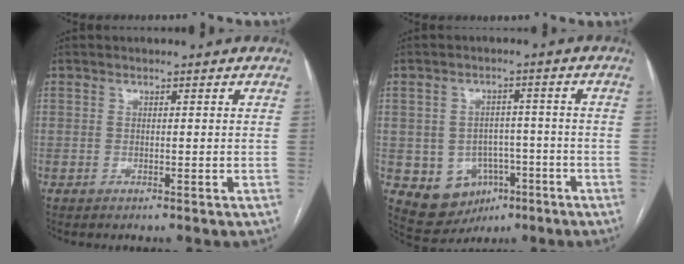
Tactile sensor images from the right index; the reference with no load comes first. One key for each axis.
{"total": 8.5, "fx": -2.9, "fy": 7.2, "fz": 3.4, "tx": -0.050, "ty": 0.023, "tz": -0.029}